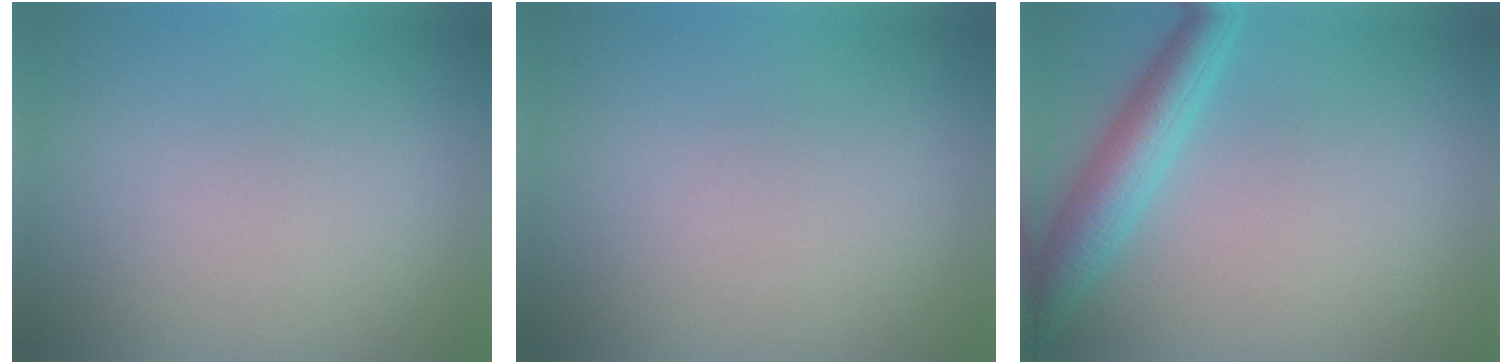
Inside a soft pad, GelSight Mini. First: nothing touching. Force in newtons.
{"total": 0.0}
{"total": 4.4, "press": 4.4, "slide": 0.1}